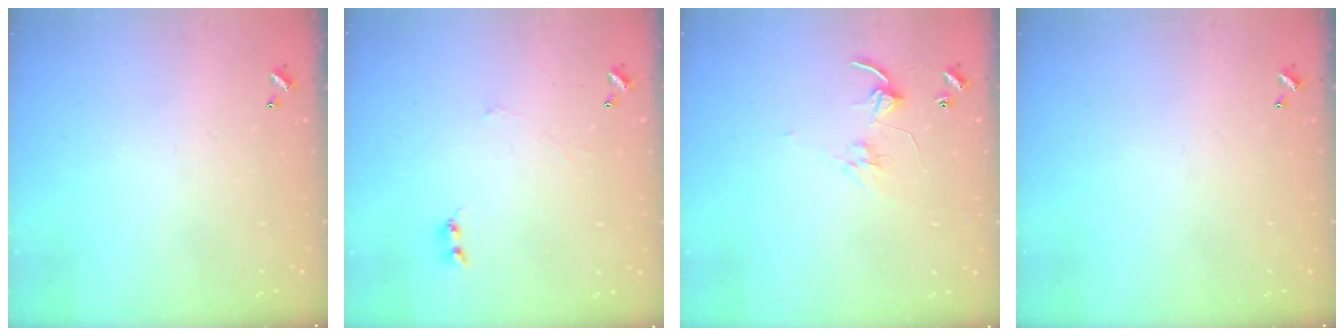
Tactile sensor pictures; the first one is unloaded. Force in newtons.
{"total": 1.6, "press": 1.5, "slide": 0.5}
{"total": 3.2, "press": 3.2, "slide": 0.0}
{"total": 0.0}